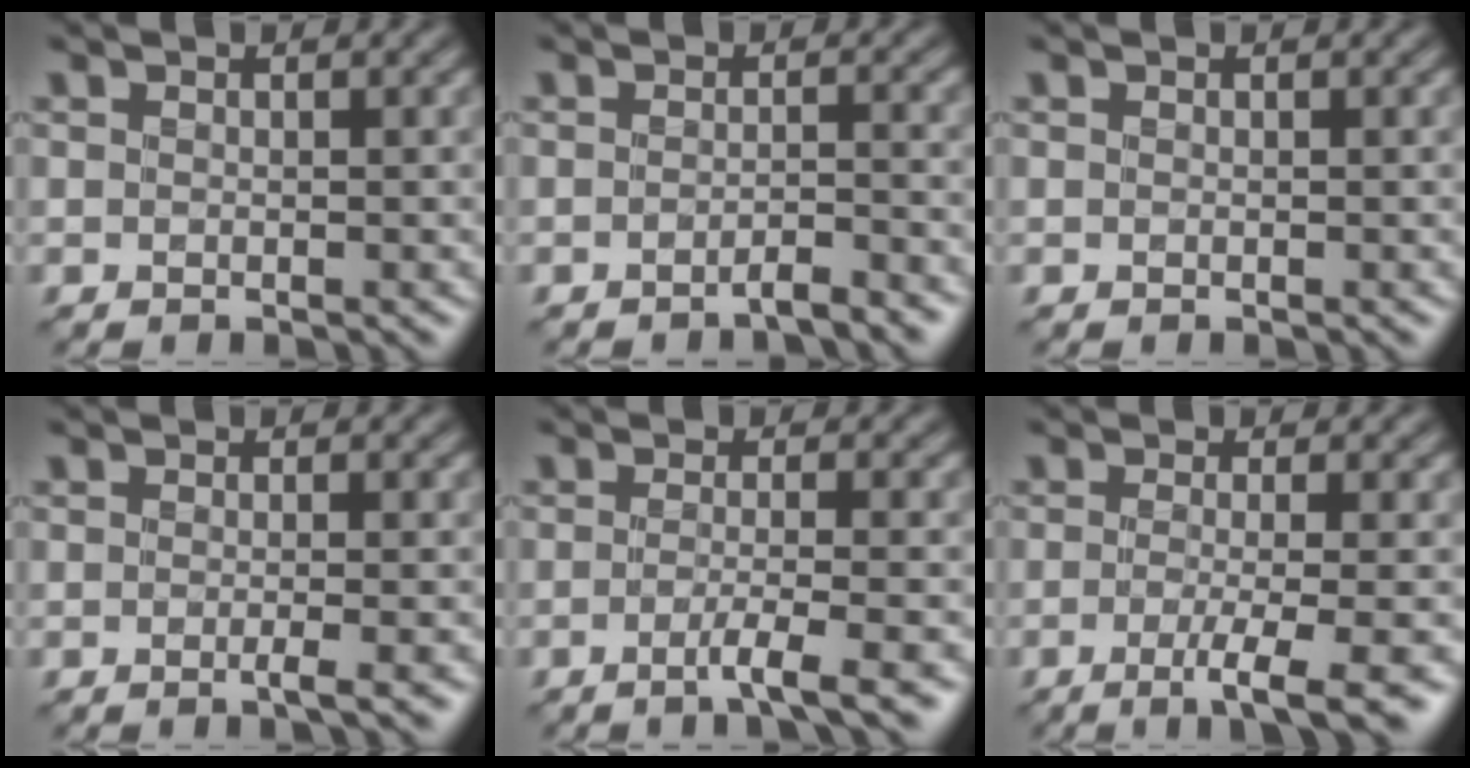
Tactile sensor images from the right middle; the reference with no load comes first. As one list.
[{"total": 1.8, "force": [-1.6, 0.1, 1.0], "torque": [-0.009, 0.004, -0.034]}, {"total": 0.0}, {"total": 1.6, "force": [-0.6, 0.2, 1.4], "torque": [-0.015, -0.003, -0.015]}, {"total": 3.2, "force": [-1.7, 0.3, 2.7], "torque": [-0.038, 0.000, -0.043]}, {"total": 4.3, "force": [-1.8, 0.8, 3.9], "torque": [-0.059, -0.006, -0.037]}]